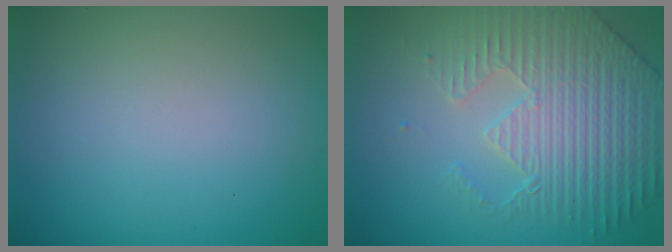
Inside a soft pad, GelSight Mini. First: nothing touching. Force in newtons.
{"total": 4.7, "press": 4.5, "slide": 1.3}